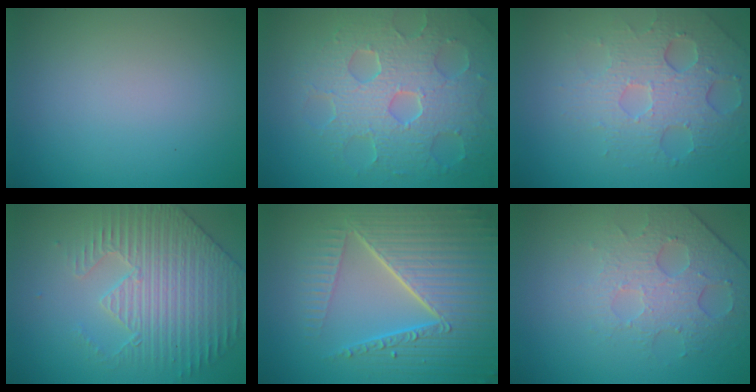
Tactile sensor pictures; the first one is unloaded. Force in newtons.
{"total": 8.2, "press": 5.8, "slide": 5.8}
{"total": 4.9, "press": 4.1, "slide": 2.7}
{"total": 4.2, "press": 4.2, "slide": 0.5}
{"total": 8.8, "press": 6.1, "slide": 6.4}
{"total": 4.9, "press": 3.4, "slide": 3.6}